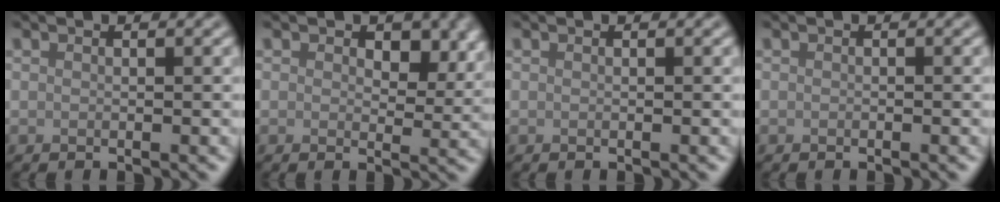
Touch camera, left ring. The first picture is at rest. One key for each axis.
{"total": 3.6, "fx": 1.6, "fy": 2.2, "fz": 2.4, "tx": -0.041, "ty": -0.010, "tz": 0.021}
{"total": 0.0}
{"total": 0.0}